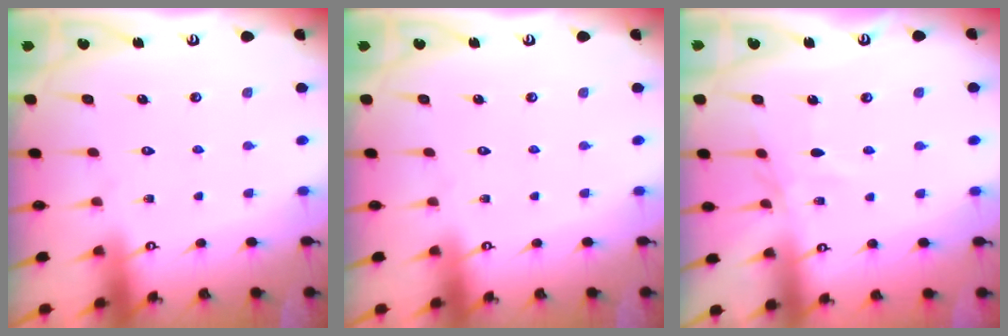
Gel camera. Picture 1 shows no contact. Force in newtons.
{"total": 0.0}
{"total": 3.5, "press": 3.4, "slide": 0.4}